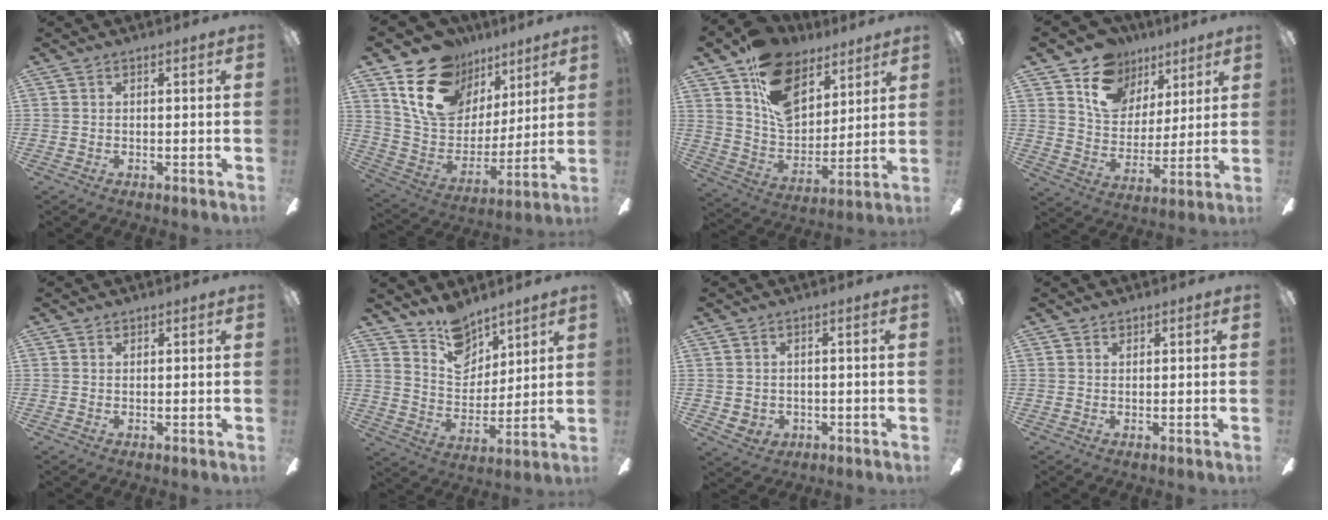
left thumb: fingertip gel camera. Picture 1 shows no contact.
{"total": 19.1, "force": [11.6, 12.8, 8.2], "torque": [-0.154, -0.054, 0.219]}
{"total": 17.7, "force": [10.4, 11.2, 8.9], "torque": [-0.151, -0.053, 0.198]}
{"total": 14.0, "force": [8.7, 10.0, 4.6], "torque": [-0.089, -0.049, 0.167]}
{"total": 0.8, "force": [0.7, 0.4, 0.1], "torque": [-0.003, 0.001, 0.013]}
{"total": 12.5, "force": [10.0, 6.5, 3.5], "torque": [-0.061, -0.063, 0.194]}
{"total": 2.1, "force": [0.5, 1.9, 0.6], "torque": [-0.015, -0.001, 0.009]}
{"total": 1.0, "force": [0.9, 0.5, 0.1], "torque": [0.006, -0.003, 0.015]}